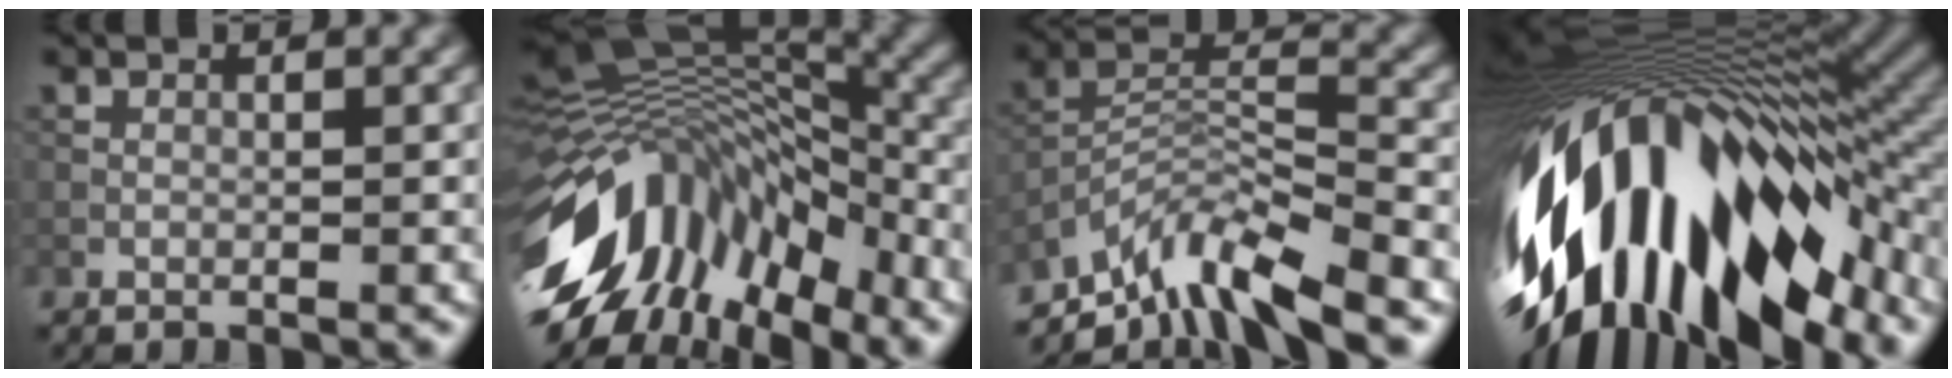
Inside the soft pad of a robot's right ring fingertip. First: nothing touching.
{"total": 14.0, "force": [-5.0, 7.6, 10.6], "torque": [-0.200, 0.020, -0.092]}
{"total": 8.0, "force": [-6.5, 1.8, 4.4], "torque": [-0.079, -0.002, -0.128]}
{"total": 17.2, "force": [-4.7, 8.4, 14.2], "torque": [-0.257, -0.028, -0.081]}